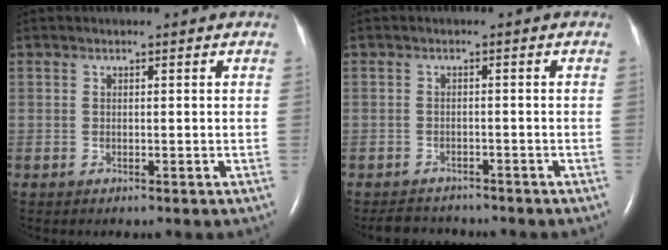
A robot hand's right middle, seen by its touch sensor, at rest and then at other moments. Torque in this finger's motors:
{"motor_torque": [0.00, 0.00, 0.00, 0.00]}